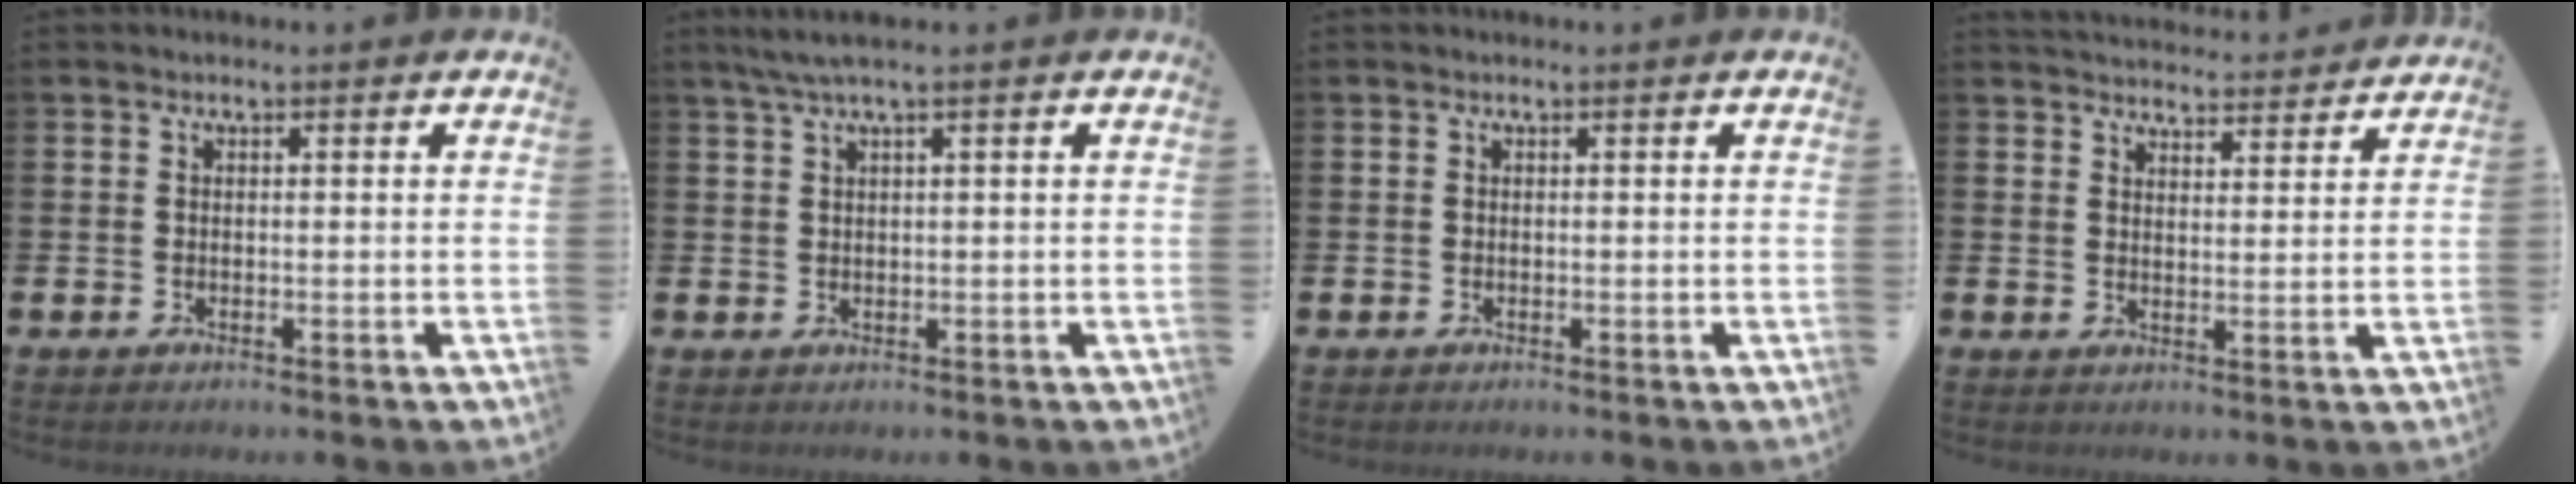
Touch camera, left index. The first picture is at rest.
{"total": 2.3, "force": [1.4, -0.2, 1.9], "torque": [-0.042, 0.004, 0.026]}
{"total": 0.0}
{"total": 4.4, "force": [4.4, 0.6, 0.1], "torque": [-0.003, -0.031, 0.077]}